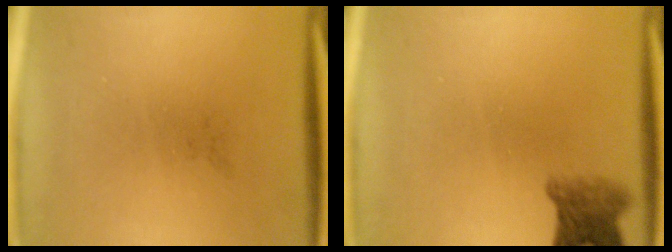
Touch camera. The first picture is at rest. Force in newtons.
{"total": 4.1}